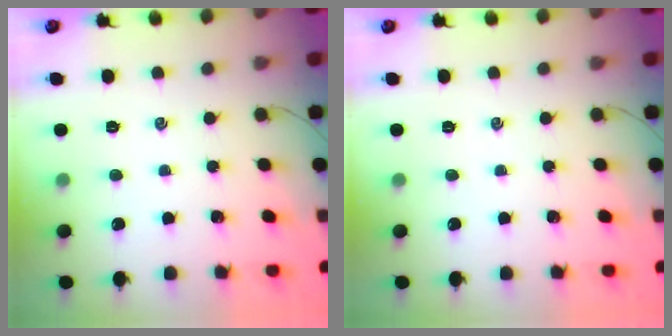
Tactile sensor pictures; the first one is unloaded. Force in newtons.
{"total": 0.0}